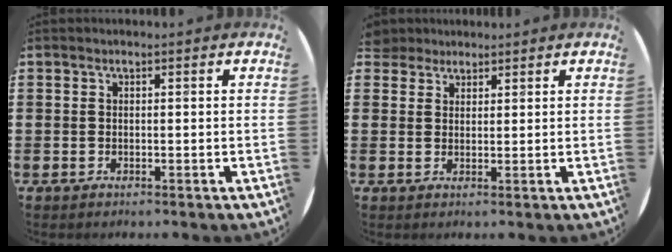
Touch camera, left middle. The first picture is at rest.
{"total": 2.3, "force": [2.1, 1.0, -0.2], "torque": [0.006, 0.002, 0.040]}